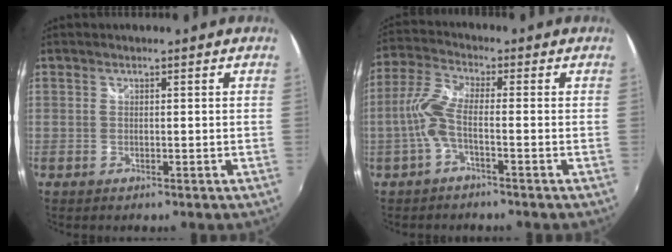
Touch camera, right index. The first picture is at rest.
{"total": 6.1, "force": [-1.9, 1.0, 5.8], "torque": [-0.139, 0.008, -0.039]}